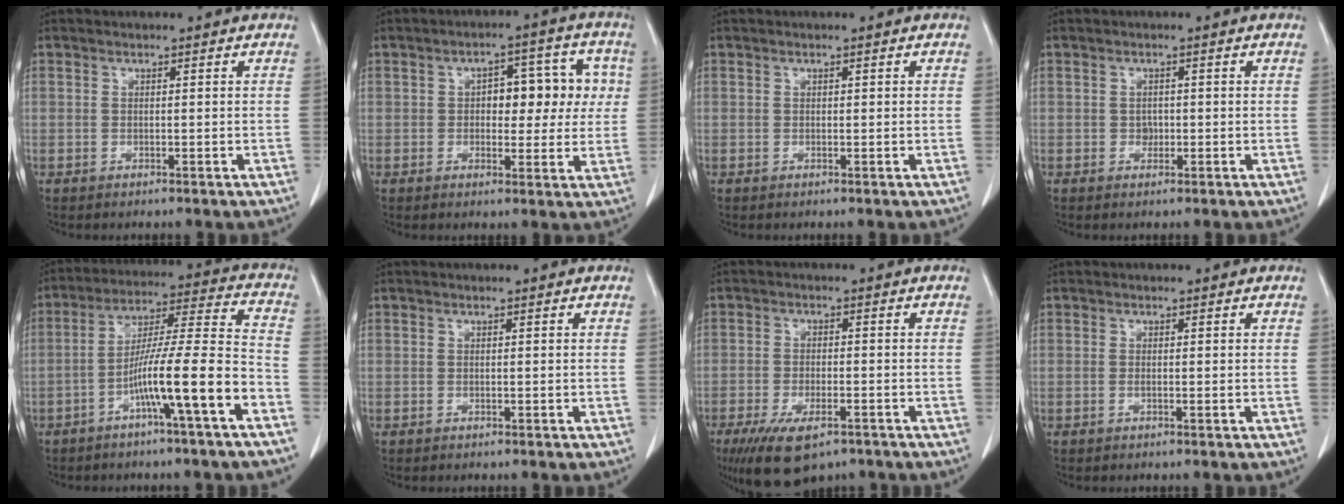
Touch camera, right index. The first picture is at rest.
{"total": 8.7, "force": [1.1, 4.5, 7.4], "torque": [-0.087, 0.032, 0.017]}
{"total": 0.0}
{"total": 1.2, "force": [-0.2, 1.0, 0.6], "torque": [-0.009, 0.003, -0.002]}
{"total": 13.1, "force": [-6.0, -0.5, 11.6], "torque": [-0.202, 0.016, -0.102]}
{"total": 0.0}
{"total": 9.7, "force": [-6.3, 3.6, 6.4], "torque": [-0.111, -0.015, -0.100]}
{"total": 0.5, "force": [-0.1, 0.0, 0.5], "torque": [-0.011, -0.002, -0.002]}